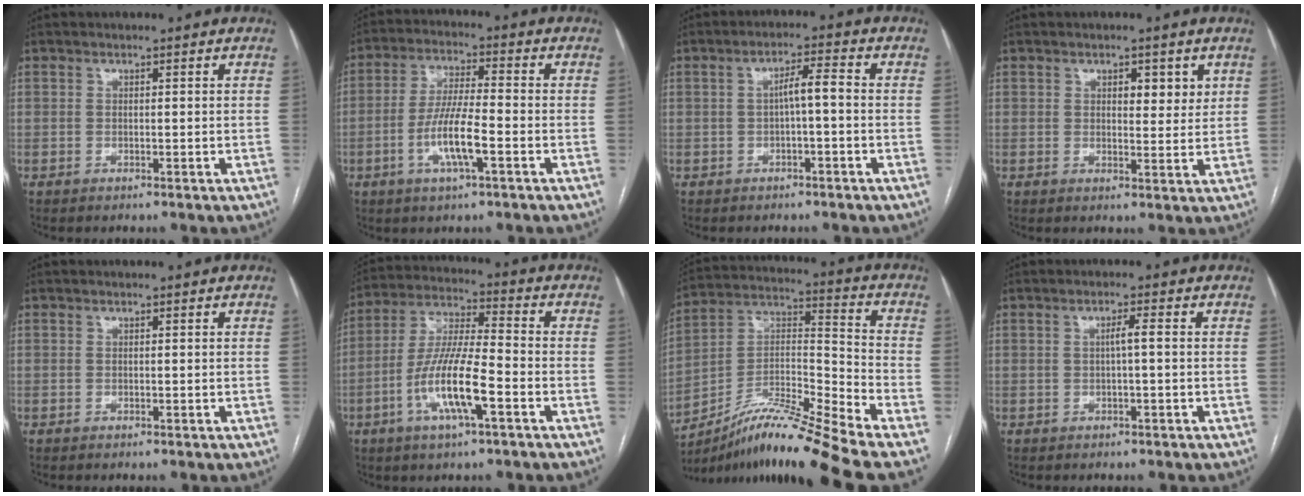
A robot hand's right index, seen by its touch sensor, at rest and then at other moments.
{"total": 8.8, "force": [-3.1, 1.2, 8.1], "torque": [-0.161, -0.003, -0.060]}
{"total": 3.7, "force": [-0.4, 0.5, 3.6], "torque": [-0.059, 0.014, -0.005]}
{"total": 3.8, "force": [1.7, 1.9, 2.8], "torque": [-0.032, -0.002, 0.022]}
{"total": 0.0}
{"total": 12.6, "force": [-4.7, 1.8, 11.6], "torque": [-0.232, -0.003, -0.088]}
{"total": 16.9, "force": [-13.9, -2.0, 9.6], "torque": [-0.173, 0.016, -0.245]}
{"total": 1.9, "force": [0.0, 0.0, 1.9], "torque": [-0.032, 0.004, 0.000]}